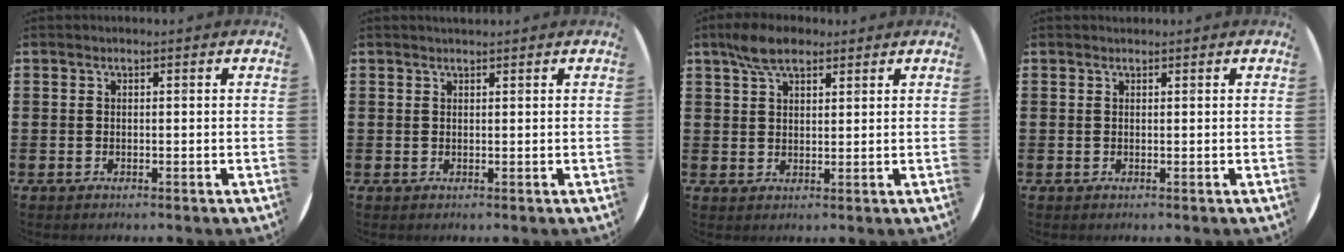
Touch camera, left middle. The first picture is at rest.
{"total": 0.6, "force": [0.6, 0.0, 0.0], "torque": [0.001, 0.001, 0.011]}
{"total": 5.3, "force": [4.0, 2.5, 2.5], "torque": [-0.049, 0.003, 0.073]}
{"total": 0.0}